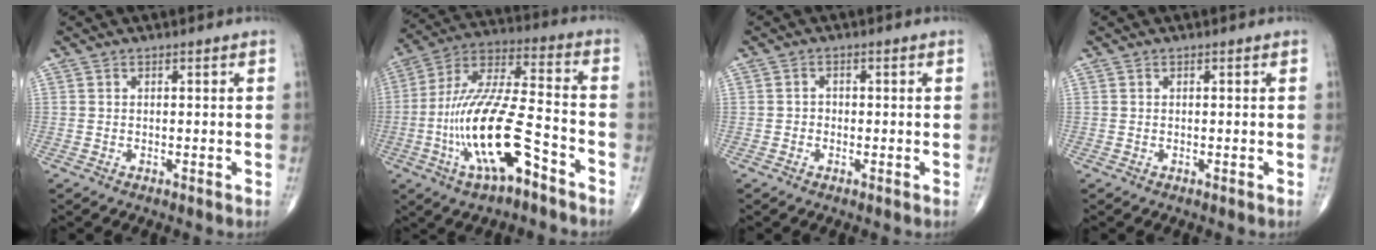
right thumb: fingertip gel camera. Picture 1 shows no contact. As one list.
[{"total": 19.3, "force": [-7.6, 6.1, 16.7], "torque": [-0.331, 0.052, -0.132]}, {"total": 1.2, "force": [-0.5, 1.1, 0.3], "torque": [0.005, 0.006, -0.012]}, {"total": 0.0}]